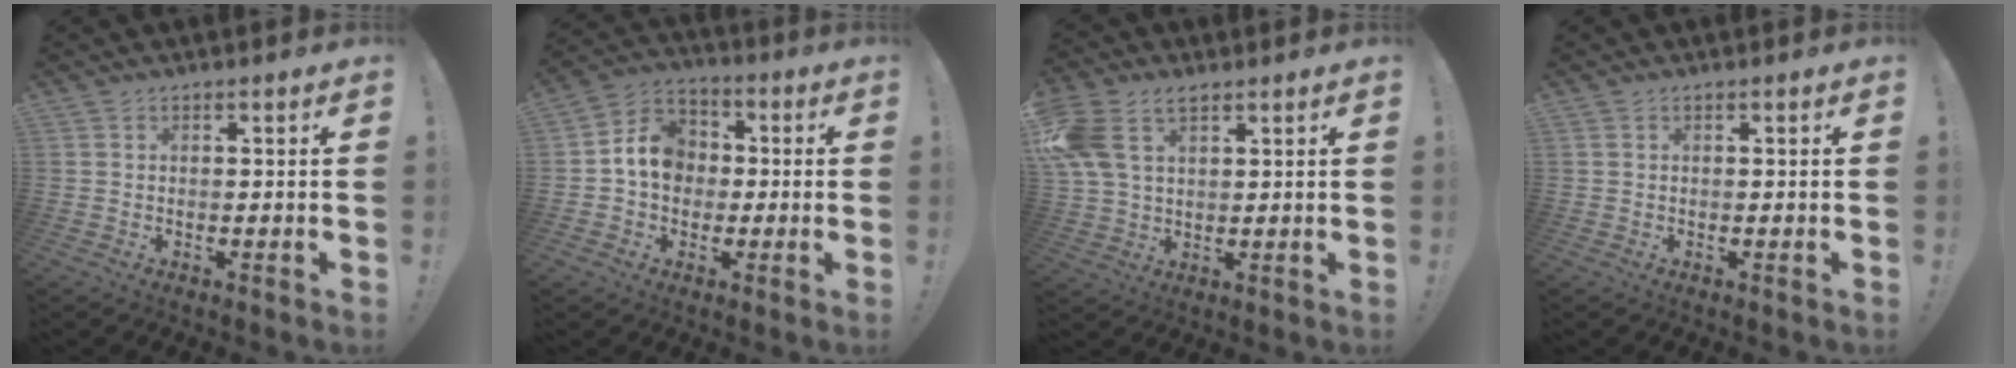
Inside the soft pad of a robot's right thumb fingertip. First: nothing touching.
{"total": 10.8, "force": [0.1, 9.4, 5.2], "torque": [-0.069, 0.015, 0.007]}
{"total": 10.1, "force": [5.1, 6.3, 6.0], "torque": [-0.105, -0.013, 0.103]}
{"total": 0.0}